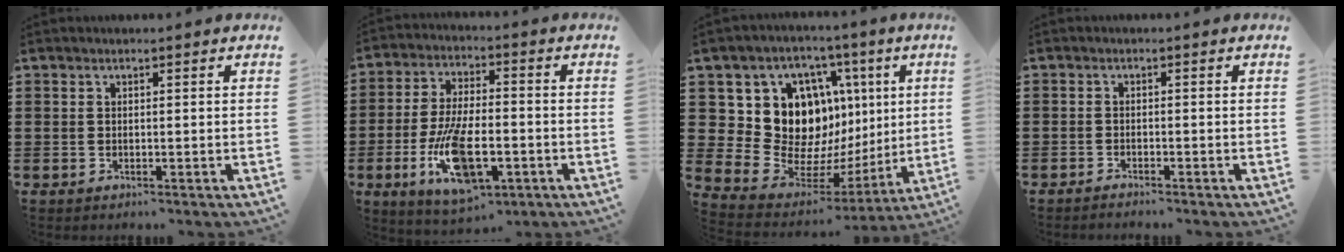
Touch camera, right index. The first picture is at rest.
{"total": 12.4, "force": [-4.3, 5.0, 10.5], "torque": [-0.224, -0.008, -0.075]}
{"total": 14.7, "force": [4.6, 12.1, 7.0], "torque": [-0.140, -0.049, 0.093]}
{"total": 1.1, "force": [-1.1, 0.0, -0.1], "torque": [-0.001, 0.004, -0.023]}